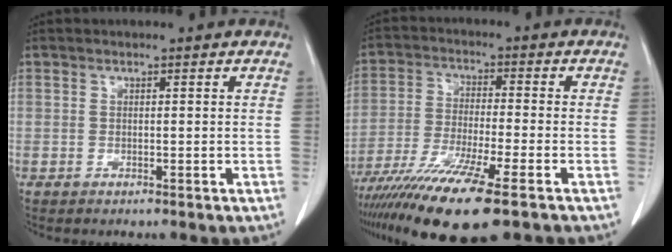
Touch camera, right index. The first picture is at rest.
{"total": 14.2, "force": [-9.4, 0.6, 10.6], "torque": [-0.210, -0.040, -0.166]}